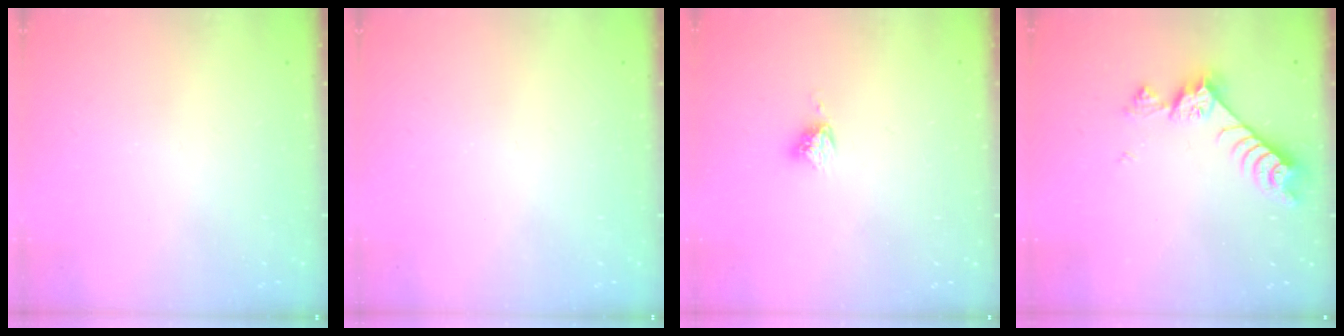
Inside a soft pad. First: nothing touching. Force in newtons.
{"total": 0.0}
{"total": 4.9, "press": 4.8, "slide": 0.4}
{"total": 8.5, "press": 8.4, "slide": 1.4}